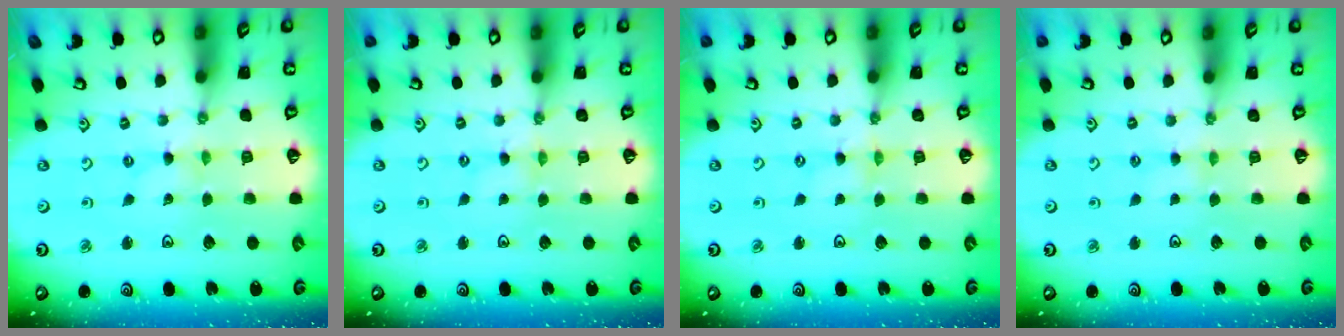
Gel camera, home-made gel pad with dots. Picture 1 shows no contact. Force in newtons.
{"total": 0.6, "press": 0.6, "slide": 0.2}
{"total": 1.1, "press": 1.1, "slide": 0.1}
{"total": 2.1, "press": 2.1, "slide": 0.2}